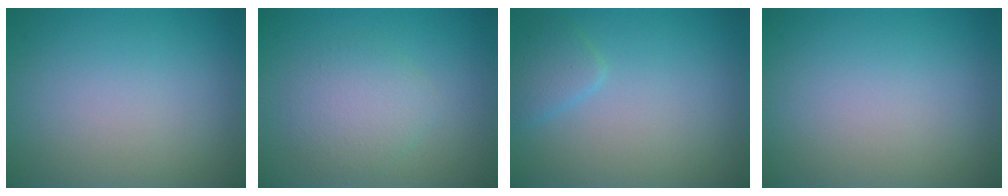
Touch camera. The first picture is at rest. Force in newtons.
{"total": 3.0, "press": 3.0, "slide": 0.1}
{"total": 1.7, "press": 1.7, "slide": 0.1}
{"total": 0.0}